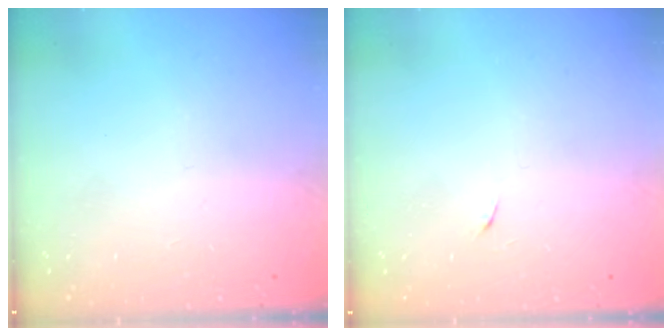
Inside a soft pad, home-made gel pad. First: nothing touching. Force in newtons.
{"total": 3.8, "press": 3.7, "slide": 0.8}